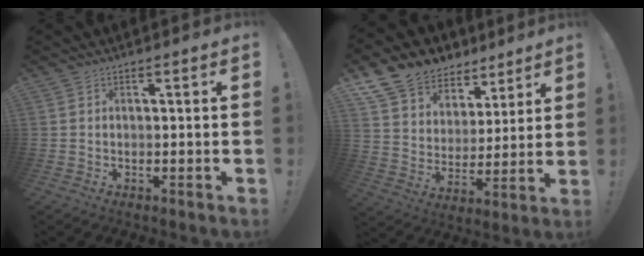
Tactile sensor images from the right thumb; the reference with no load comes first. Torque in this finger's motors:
{"motor_torque": [0.09, 1.86, 0.22, 0.12, 0.03]}